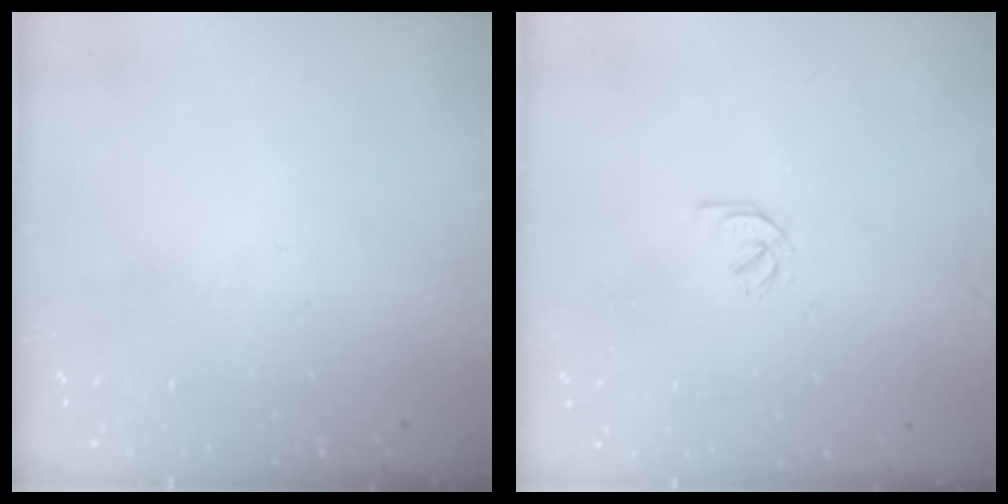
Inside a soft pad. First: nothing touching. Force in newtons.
{"total": 2.1, "press": 1.9, "slide": 0.8}